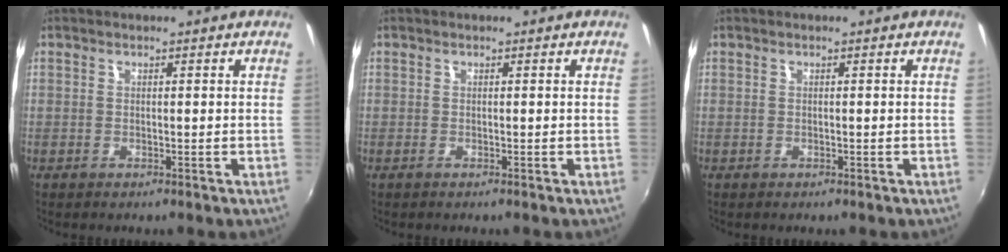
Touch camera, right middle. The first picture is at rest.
{"total": 0.0}
{"total": 0.0}